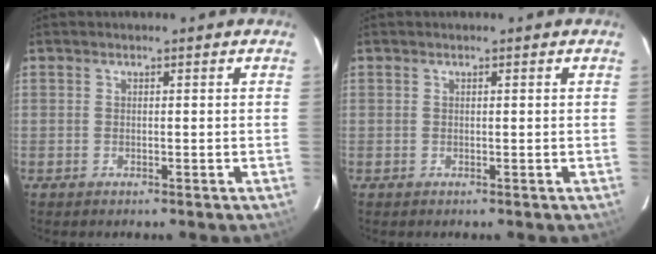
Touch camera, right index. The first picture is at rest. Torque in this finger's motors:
{"motor_torque": [-0.04, 0.00, 0.03, 0.01]}